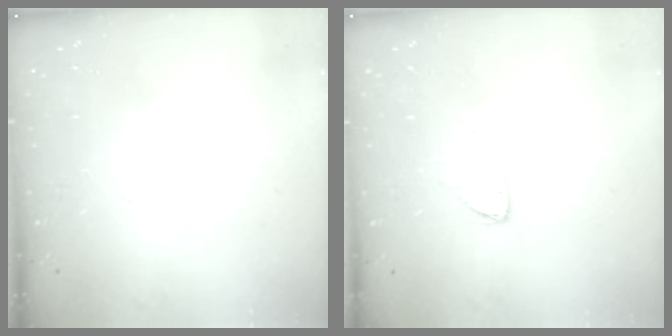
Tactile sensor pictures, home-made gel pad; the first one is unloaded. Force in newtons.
{"total": 7.0, "press": 7.0, "slide": 0.4}